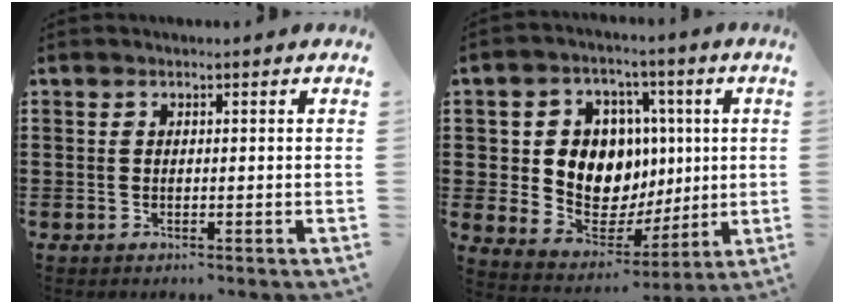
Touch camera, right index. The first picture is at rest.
{"total": 9.8, "force": [2.1, 8.5, 4.4], "torque": [-0.092, -0.004, 0.047]}